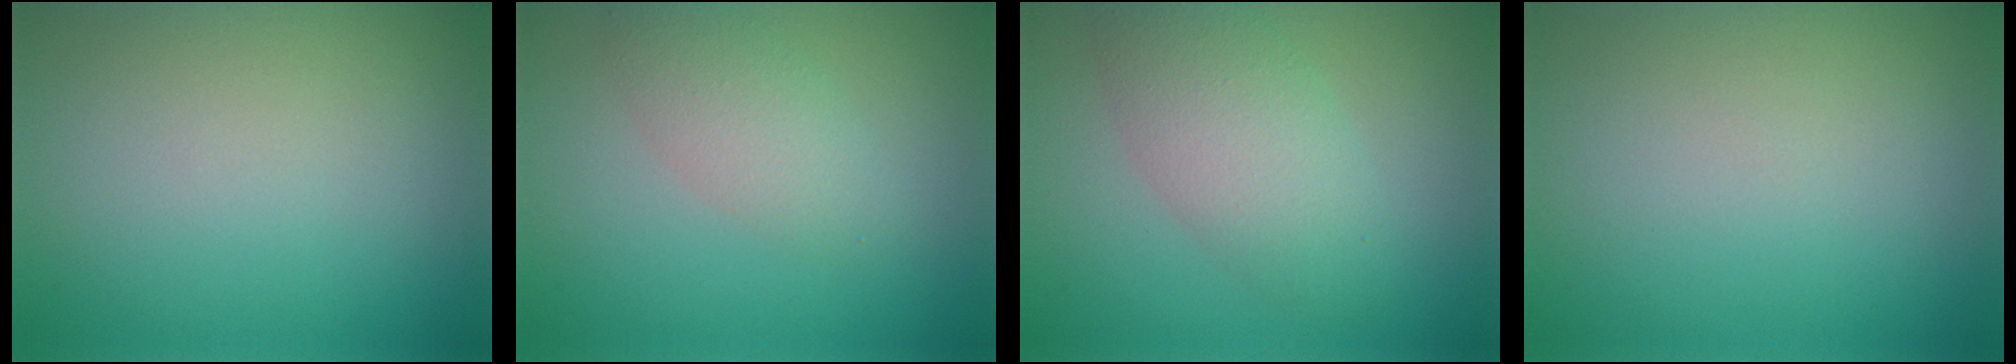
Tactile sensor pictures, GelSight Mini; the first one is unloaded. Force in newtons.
{"total": 2.9, "press": 2.9, "slide": 0.2}
{"total": 4.8, "press": 4.8, "slide": 0.0}
{"total": 0.5, "press": 0.5, "slide": 0.1}